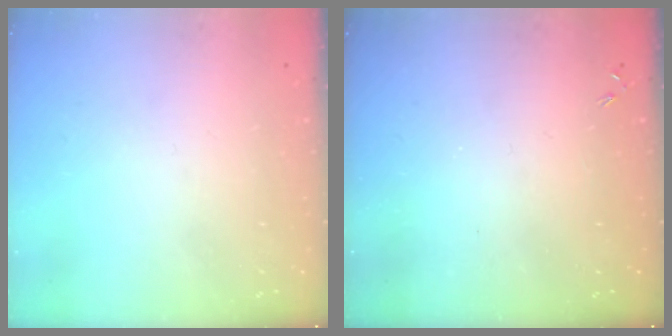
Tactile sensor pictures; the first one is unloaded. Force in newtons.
{"total": 0.0}